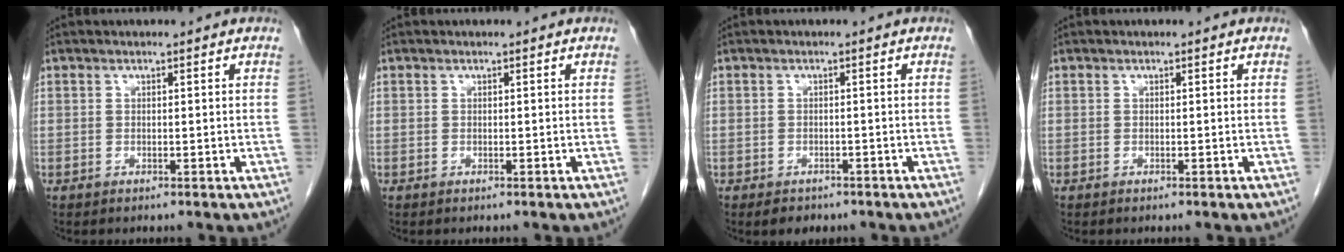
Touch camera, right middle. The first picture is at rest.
{"total": 0.0}
{"total": 2.7, "force": [-1.9, 1.6, 0.8], "torque": [-0.012, 0.001, -0.021]}
{"total": 0.0}